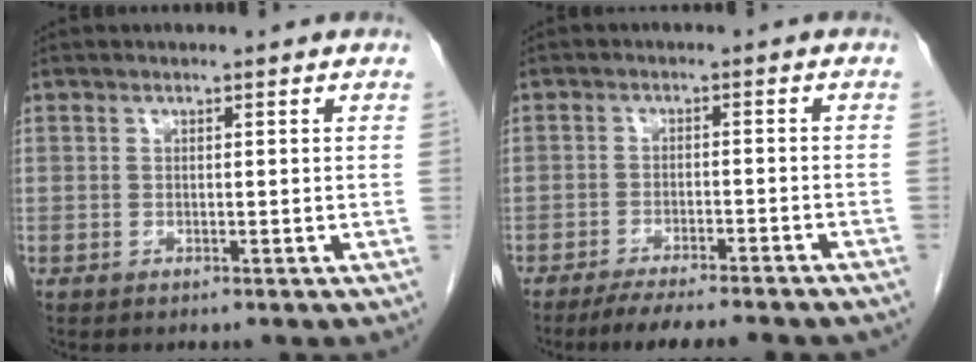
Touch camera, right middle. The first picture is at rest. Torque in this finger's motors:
{"motor_torque": [1.14, -1.00, 0.22, 0.10]}